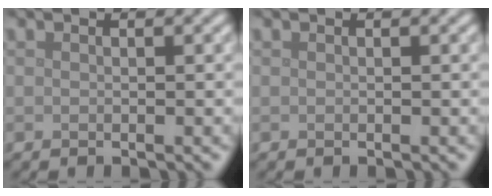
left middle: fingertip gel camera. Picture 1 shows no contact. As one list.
[{"total": 0.0}]